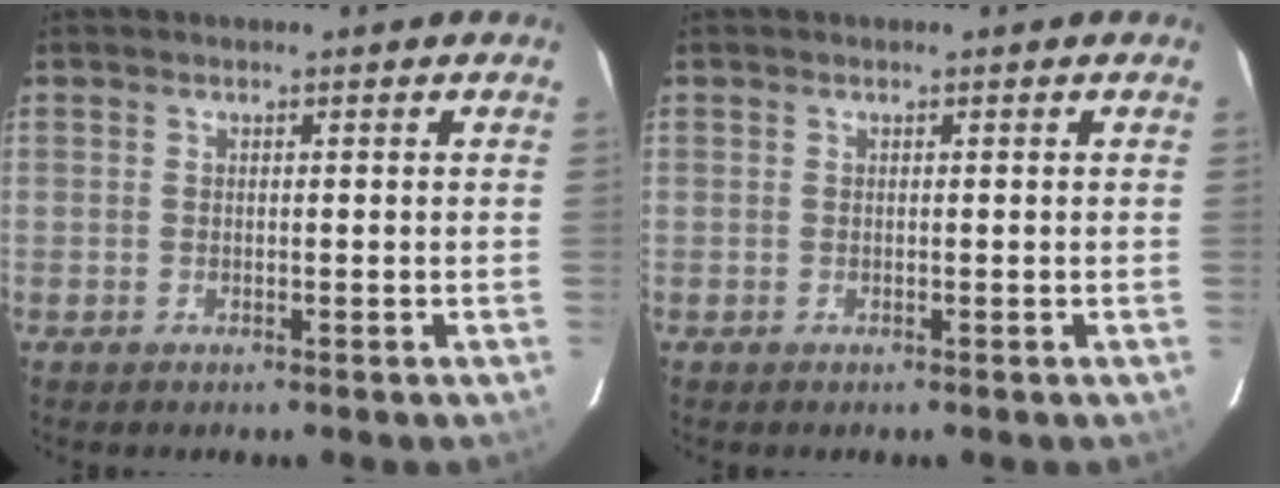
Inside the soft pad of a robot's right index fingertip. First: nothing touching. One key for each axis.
{"total": 0.0}